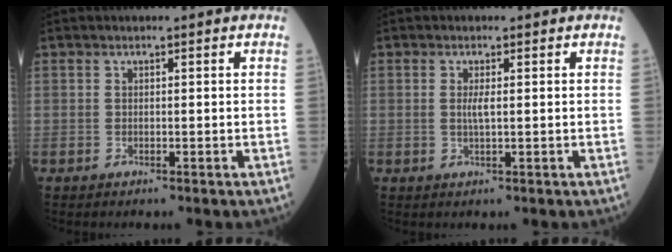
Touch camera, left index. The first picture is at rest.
{"total": 1.5, "force": [0.2, 0.2, 1.5], "torque": [-0.036, 0.000, 0.004]}